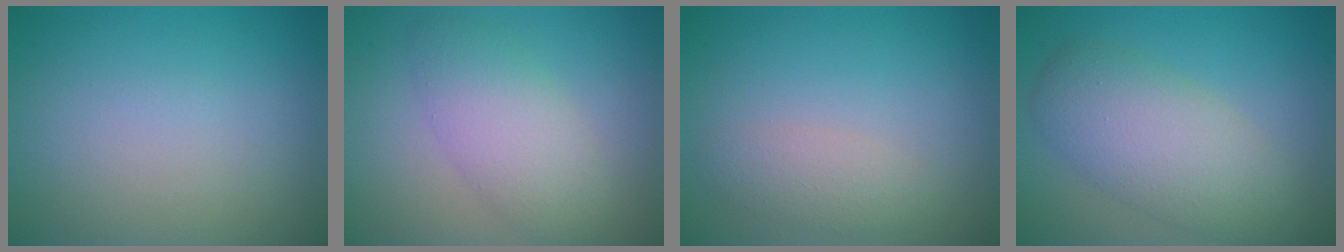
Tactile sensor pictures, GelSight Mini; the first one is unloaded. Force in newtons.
{"total": 4.1, "press": 4.1, "slide": 0.1}
{"total": 1.9, "press": 1.9, "slide": 0.0}
{"total": 5.9, "press": 5.9, "slide": 0.4}